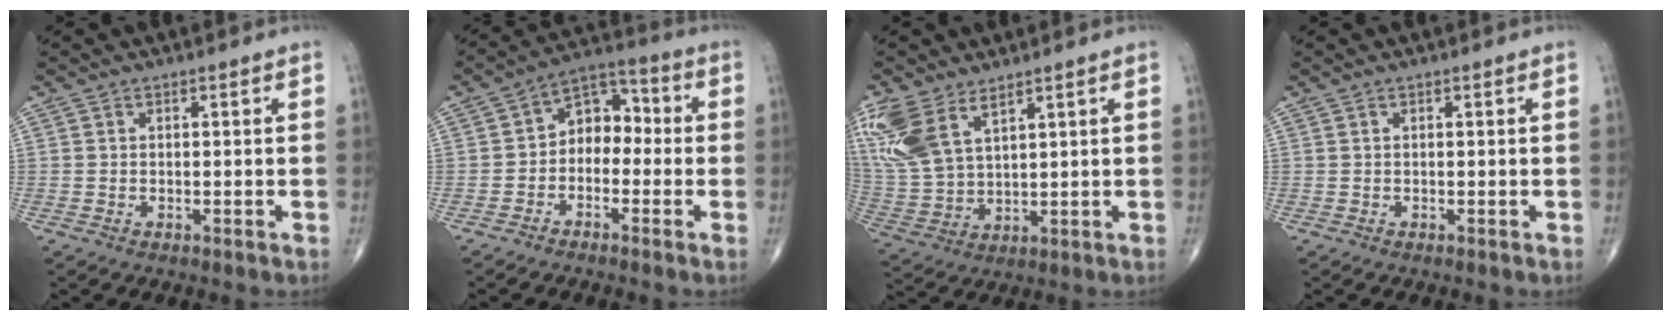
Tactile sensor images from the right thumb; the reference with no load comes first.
{"total": 7.8, "force": [-1.3, 5.7, 5.1], "torque": [-0.041, 0.042, -0.043]}
{"total": 13.1, "force": [7.5, 6.6, 8.4], "torque": [-0.189, -0.019, 0.167]}
{"total": 0.0}